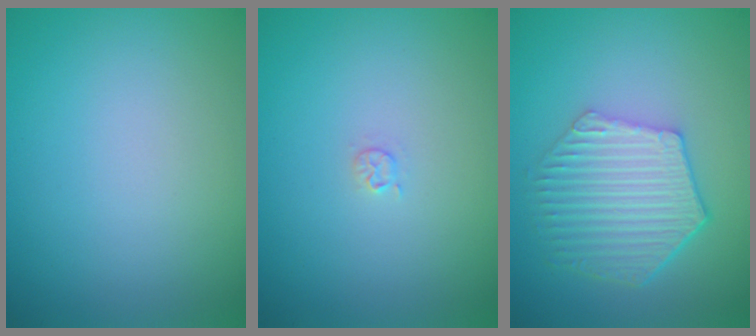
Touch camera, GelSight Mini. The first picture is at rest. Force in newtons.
{"total": 0.7, "press": 0.7, "slide": 0.1}
{"total": 6.0, "press": 4.4, "slide": 4.0}